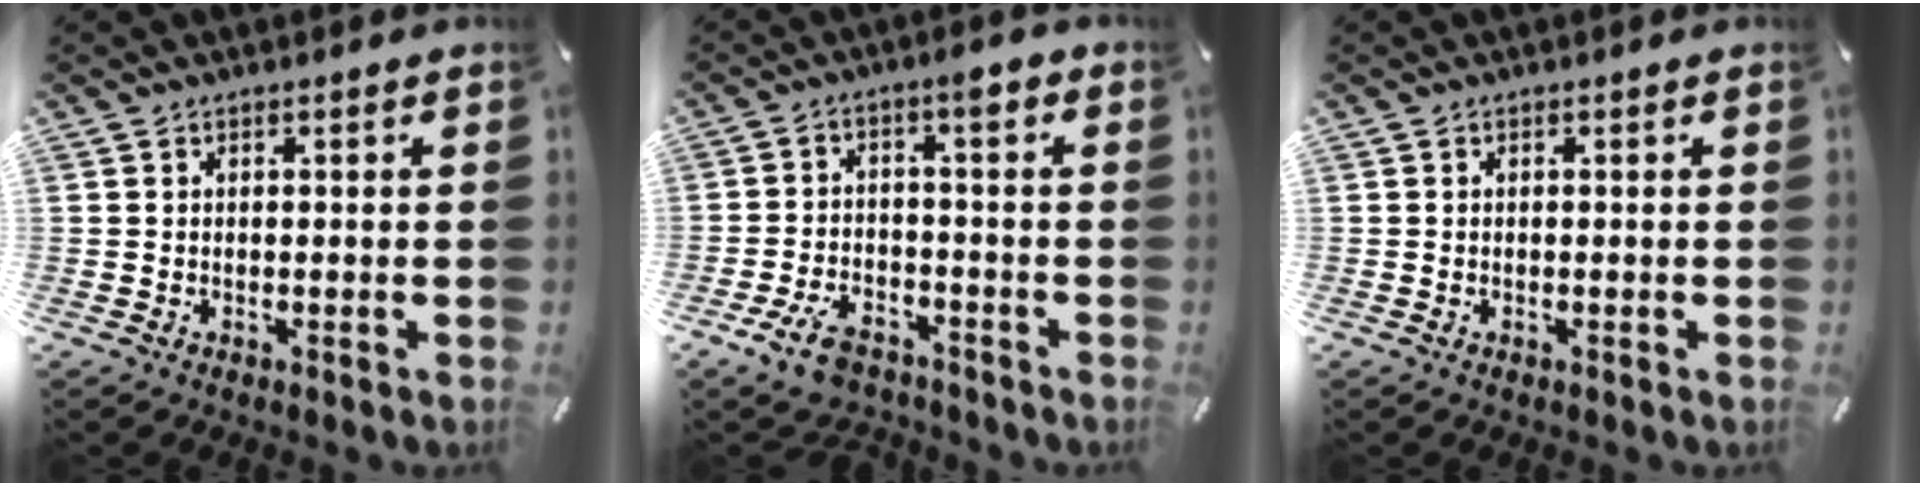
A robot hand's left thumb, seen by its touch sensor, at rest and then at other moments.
{"total": 8.8, "force": [-3.8, 5.2, 6.0], "torque": [-0.105, 0.020, -0.072]}
{"total": 0.0}